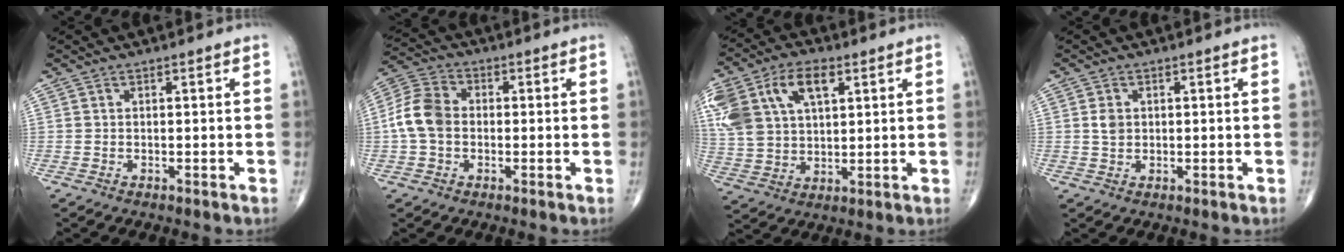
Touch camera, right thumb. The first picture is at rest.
{"total": 8.3, "force": [-0.5, 6.2, 5.5], "torque": [-0.108, 0.024, -0.022]}
{"total": 18.1, "force": [7.2, 10.9, 12.4], "torque": [-0.270, 0.013, 0.137]}
{"total": 2.3, "force": [0.4, 1.8, 1.4], "torque": [-0.020, -0.001, 0.009]}